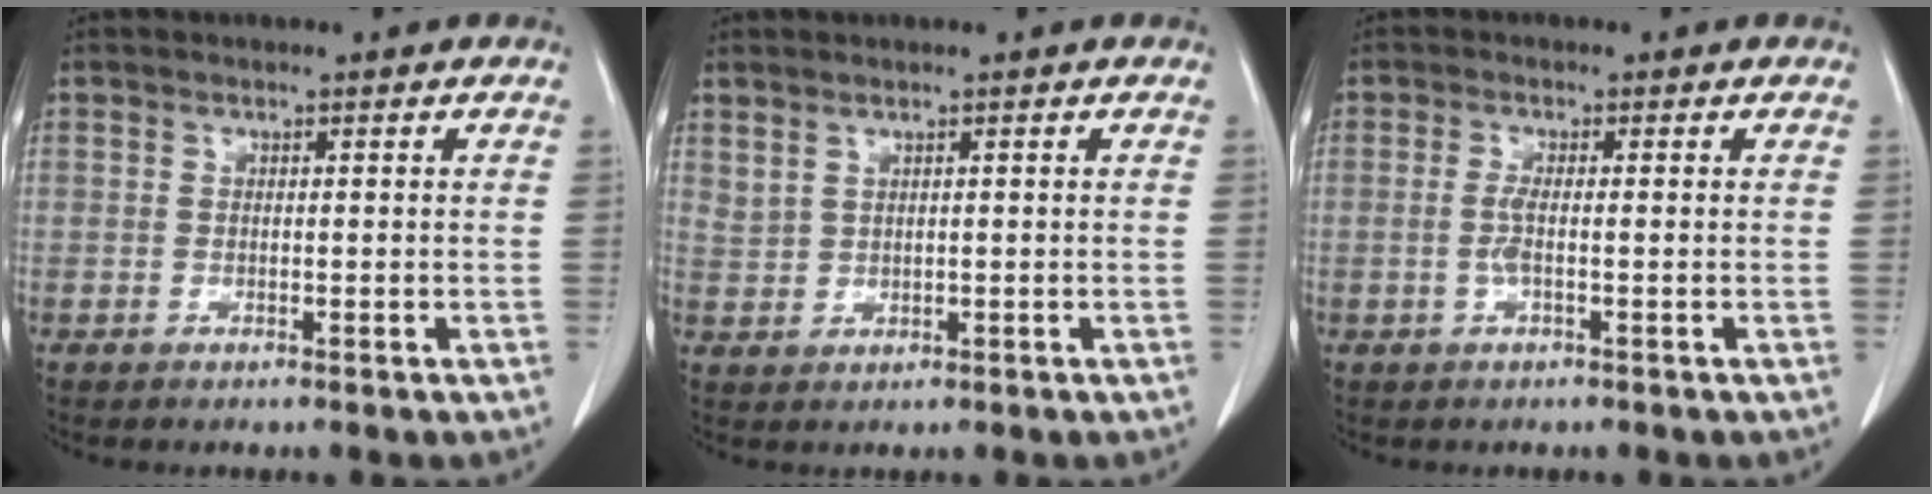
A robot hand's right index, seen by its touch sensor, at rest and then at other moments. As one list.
[{"total": 1.7, "force": [1.4, 0.5, 0.9], "torque": [-0.020, -0.003, 0.035]}, {"total": 2.2, "force": [-0.4, 0.3, 2.2], "torque": [-0.050, -0.001, -0.009]}]